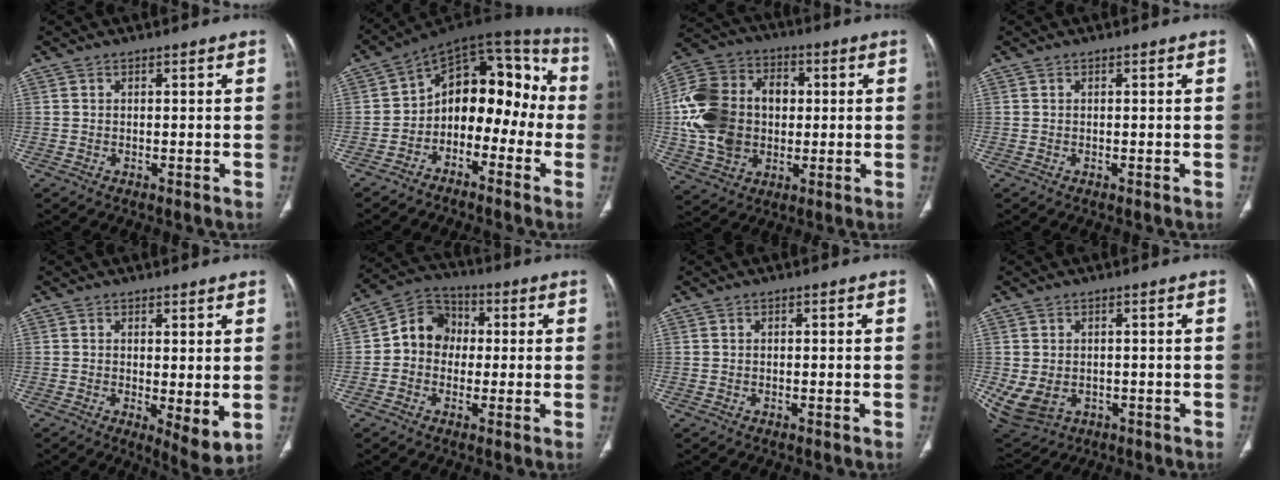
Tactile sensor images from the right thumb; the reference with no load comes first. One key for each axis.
{"total": 15.7, "fx": -3.4, "fy": 10.5, "fz": 11.2, "tx": -0.103, "ty": 0.089, "tz": -0.065}
{"total": 19.8, "fx": 0.4, "fy": 15.1, "fz": 12.8, "tx": -0.239, "ty": 0.027, "tz": 0.012}
{"total": 0.0}
{"total": 5.8, "fx": -0.1, "fy": 1.9, "fz": 5.4, "tx": -0.084, "ty": -0.021, "tz": 0.001}
{"total": 9.2, "fx": 0.0, "fy": 8.0, "fz": 4.5, "tx": -0.048, "ty": 0.028, "tz": -0.017}
{"total": 0.0}
{"total": 8.2, "fx": -1.7, "fy": 6.3, "fz": 5.0, "tx": -0.104, "ty": -0.001, "tz": -0.008}